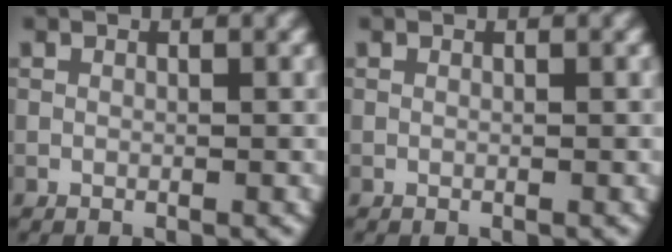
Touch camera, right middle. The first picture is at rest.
{"total": 0.0}